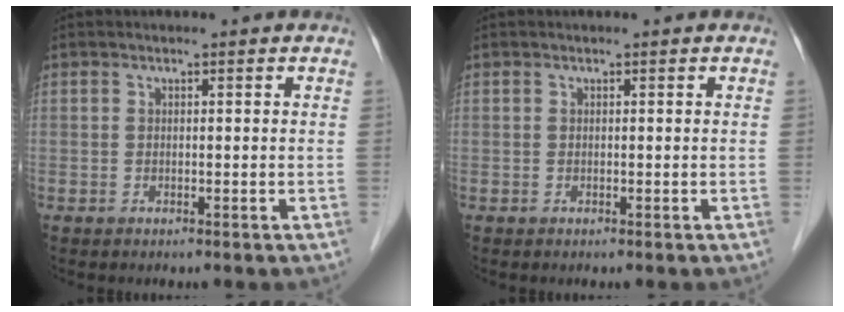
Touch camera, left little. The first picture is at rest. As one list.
[{"total": 0.0}]